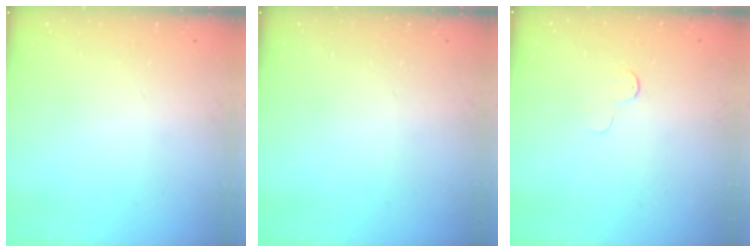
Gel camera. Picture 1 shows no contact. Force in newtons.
{"total": 0.0}
{"total": 4.1, "press": 4.0, "slide": 0.4}